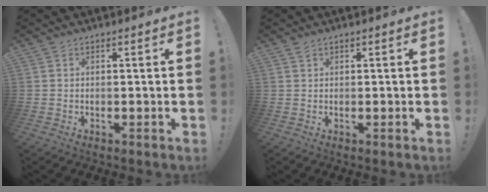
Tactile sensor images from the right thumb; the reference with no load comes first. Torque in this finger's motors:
{"motor_torque": [-0.13, 0.07, 0.08, 0.05, -0.08]}